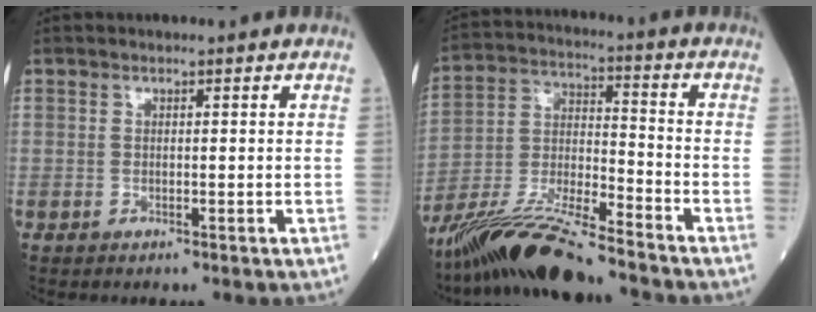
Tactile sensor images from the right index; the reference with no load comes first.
{"total": 14.5, "force": [-12.1, 1.2, 7.9], "torque": [-0.146, -0.013, -0.222]}